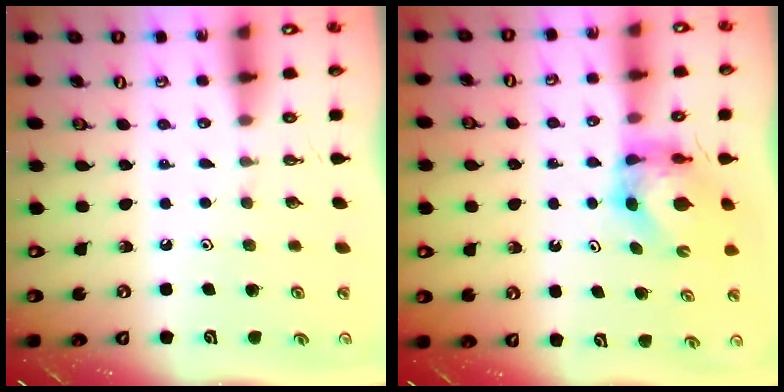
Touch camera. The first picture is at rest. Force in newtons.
{"total": 6.1, "press": 6.1, "slide": 0.5}